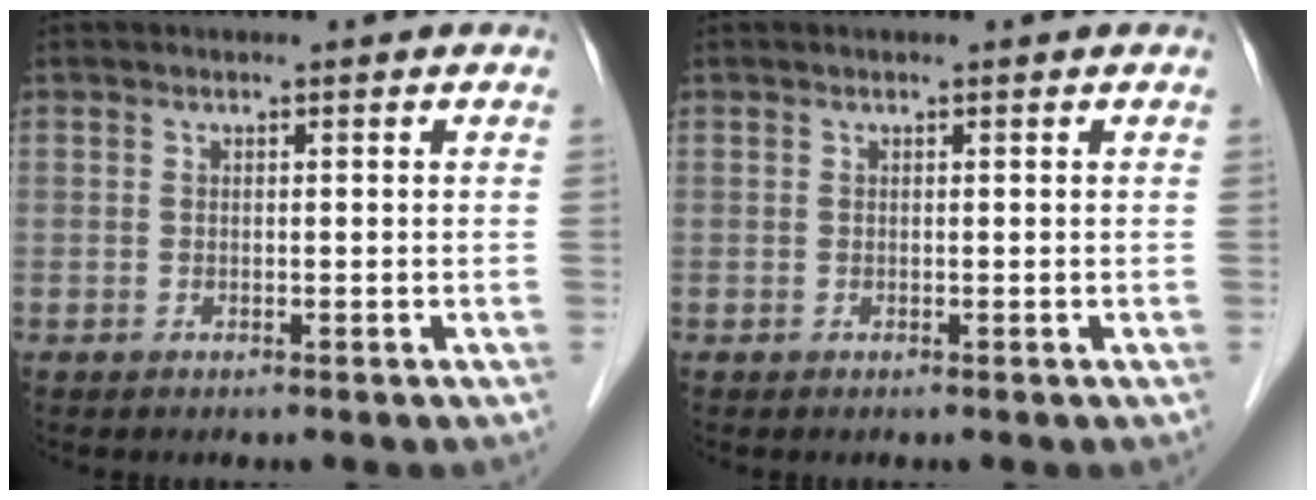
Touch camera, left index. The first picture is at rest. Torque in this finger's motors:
{"motor_torque": [0.00, 0.00, 0.00, 0.00]}